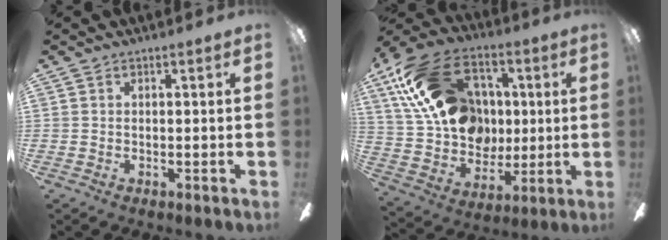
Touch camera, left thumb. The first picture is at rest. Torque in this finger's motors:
{"motor_torque": [0.25, 0.71, 1.36, -1.41, 0.19]}